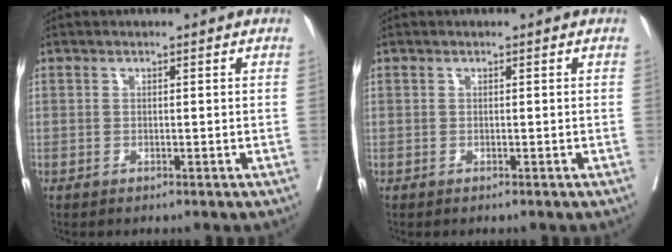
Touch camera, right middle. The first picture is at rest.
{"total": 0.0}